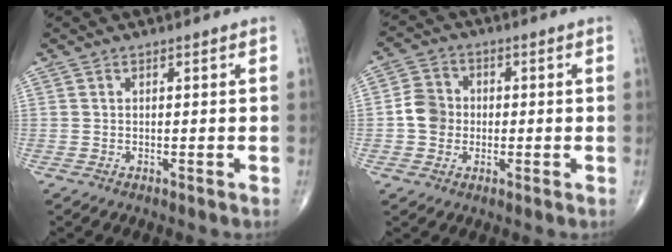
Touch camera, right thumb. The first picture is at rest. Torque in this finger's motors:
{"motor_torque": [-0.03, 0.96, 0.36, -0.16, 0.01]}